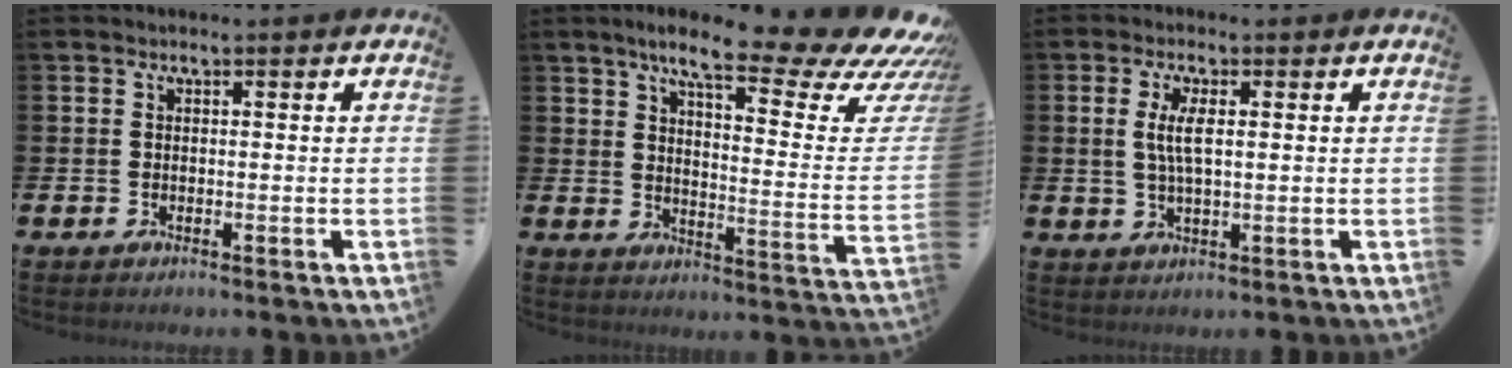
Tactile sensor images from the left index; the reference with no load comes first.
{"total": 12.1, "force": [8.9, 2.7, 7.8], "torque": [-0.131, -0.063, 0.136]}
{"total": 3.8, "force": [1.1, 1.3, 3.4], "torque": [-0.058, 0.001, 0.014]}